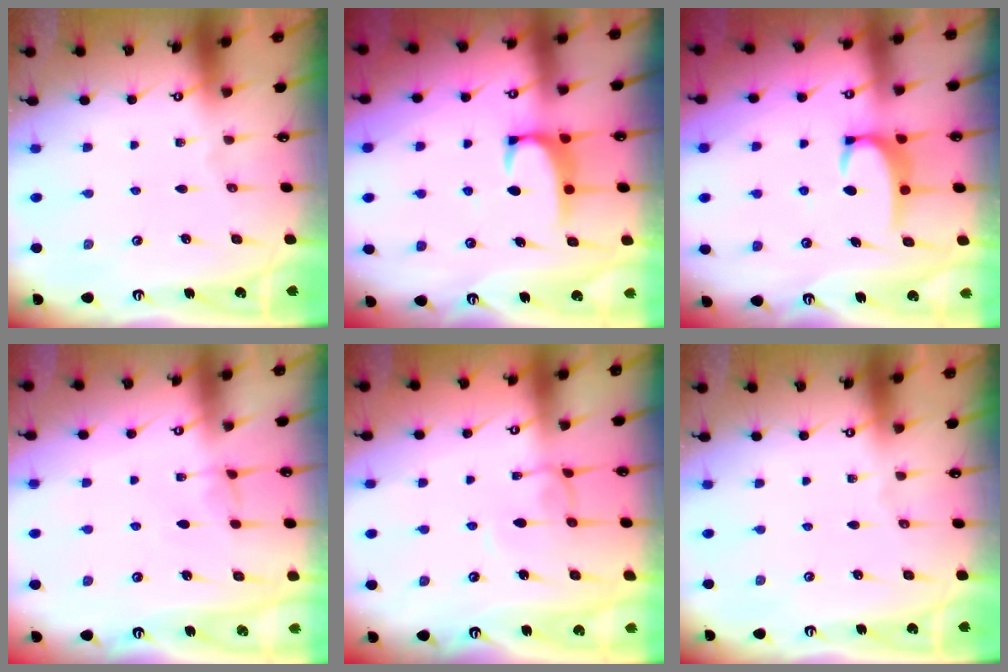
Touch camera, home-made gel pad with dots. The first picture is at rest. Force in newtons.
{"total": 2.0, "press": 1.9, "slide": 0.3}
{"total": 3.7, "press": 3.6, "slide": 0.5}
{"total": 2.8, "press": 2.7, "slide": 0.4}
{"total": 1.4, "press": 1.4, "slide": 0.4}
{"total": 0.0}